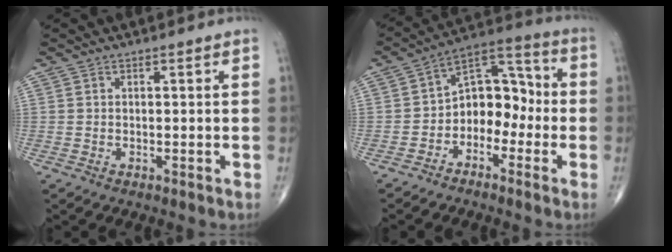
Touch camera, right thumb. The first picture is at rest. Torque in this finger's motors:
{"motor_torque": [-0.04, 0.17, 0.67, -0.14, 0.08]}